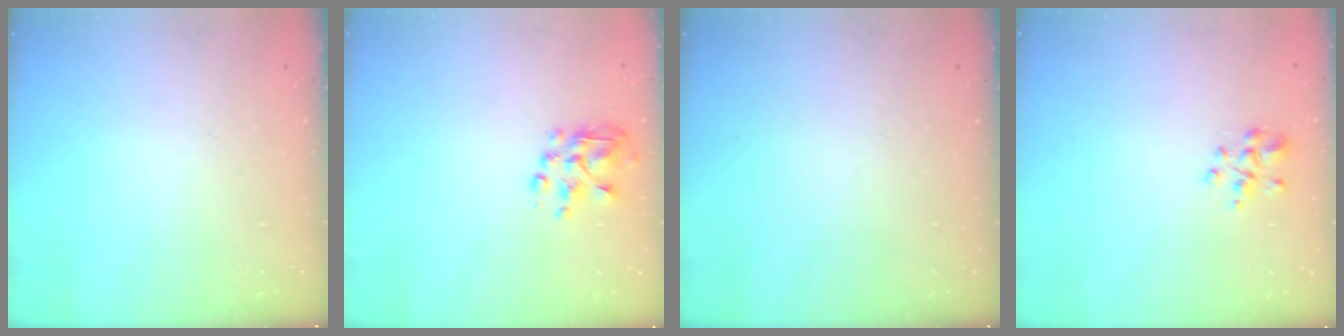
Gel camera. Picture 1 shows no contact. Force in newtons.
{"total": 5.3, "press": 5.2, "slide": 0.7}
{"total": 0.0}
{"total": 3.8, "press": 3.8, "slide": 0.2}